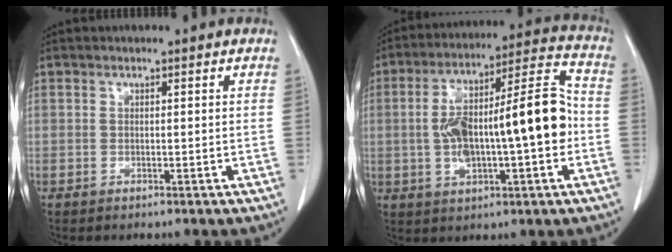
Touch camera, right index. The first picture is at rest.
{"total": 17.9, "force": [-1.5, 4.0, 17.4], "torque": [-0.293, 0.036, -0.019]}